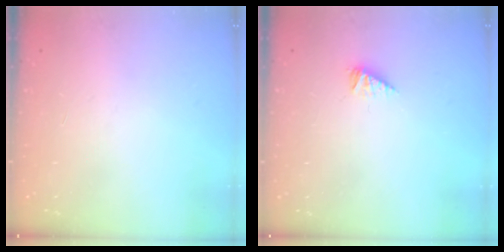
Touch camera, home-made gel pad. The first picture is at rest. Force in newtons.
{"total": 2.1, "press": 2.1, "slide": 0.2}